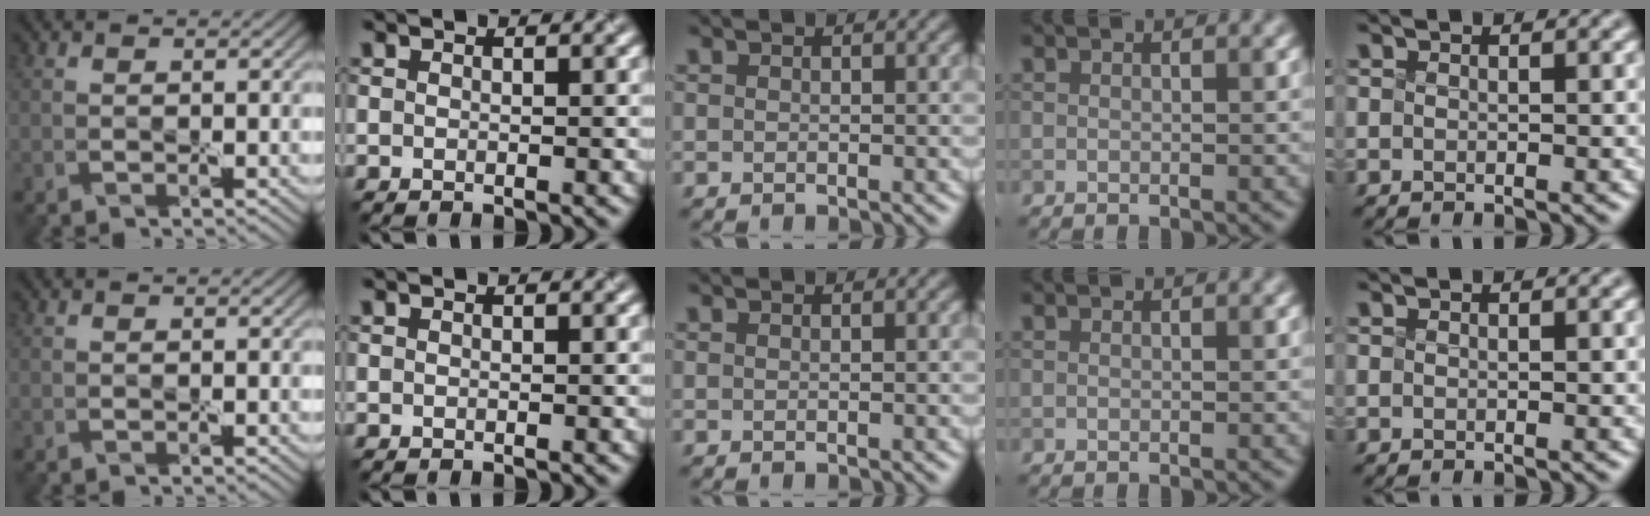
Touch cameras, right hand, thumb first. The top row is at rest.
{}